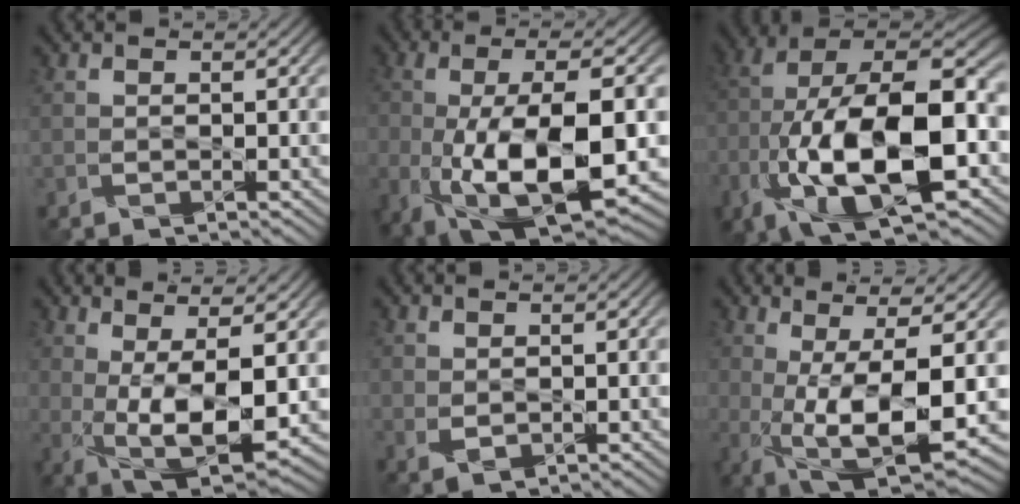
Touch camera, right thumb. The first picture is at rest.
{"total": 14.9, "force": [-3.1, 5.8, 13.4], "torque": [-0.255, -0.024, -0.041]}
{"total": 19.4, "force": [-5.8, 8.7, 16.4], "torque": [-0.310, -0.008, -0.102]}
{"total": 10.0, "force": [0.4, 3.7, 9.3], "torque": [-0.182, -0.011, 0.012]}
{"total": 1.3, "force": [0.3, 0.9, 1.0], "torque": [-0.026, -0.005, 0.011]}
{"total": 11.6, "force": [-0.9, 3.3, 11.1], "torque": [-0.206, -0.002, -0.001]}